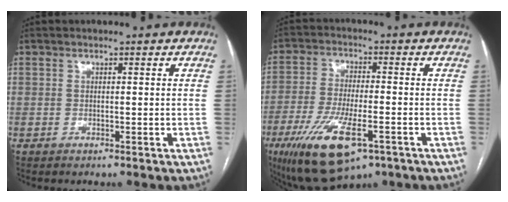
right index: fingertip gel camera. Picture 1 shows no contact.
{"total": 13.8, "force": [-6.9, 4.2, 11.2], "torque": [-0.219, -0.020, -0.110]}